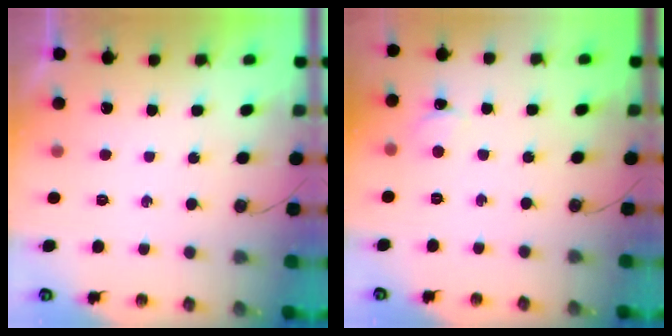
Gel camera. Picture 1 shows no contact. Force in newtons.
{"total": 2.4, "press": 2.4, "slide": 0.3}